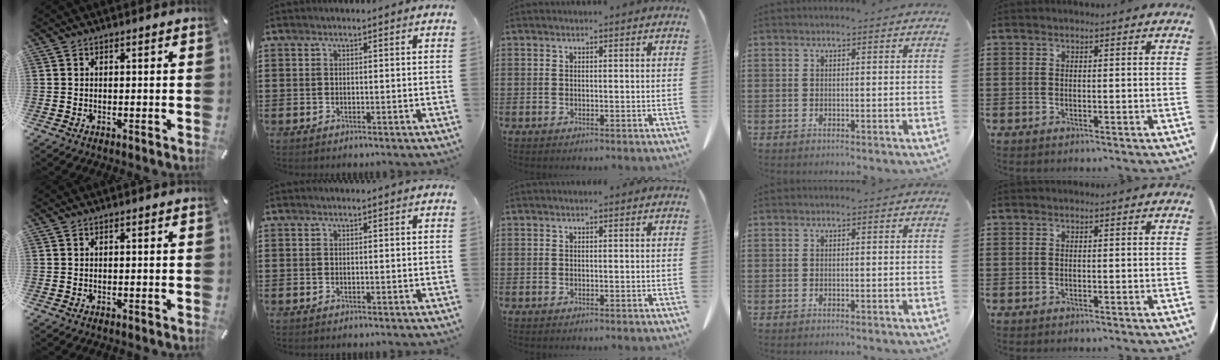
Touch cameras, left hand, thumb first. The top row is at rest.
{}